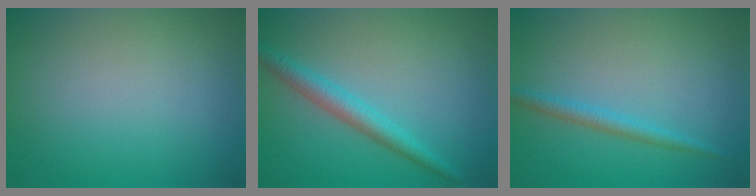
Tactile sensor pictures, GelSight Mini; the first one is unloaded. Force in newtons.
{"total": 2.9, "press": 2.9, "slide": 0.1}
{"total": 1.8, "press": 1.8, "slide": 0.1}